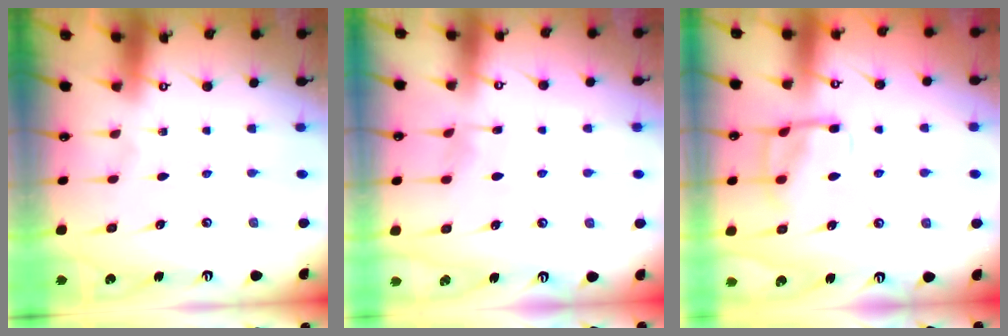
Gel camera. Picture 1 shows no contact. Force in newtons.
{"total": 6.0, "press": 6.0, "slide": 0.6}
{"total": 10.3, "press": 10.3, "slide": 0.9}